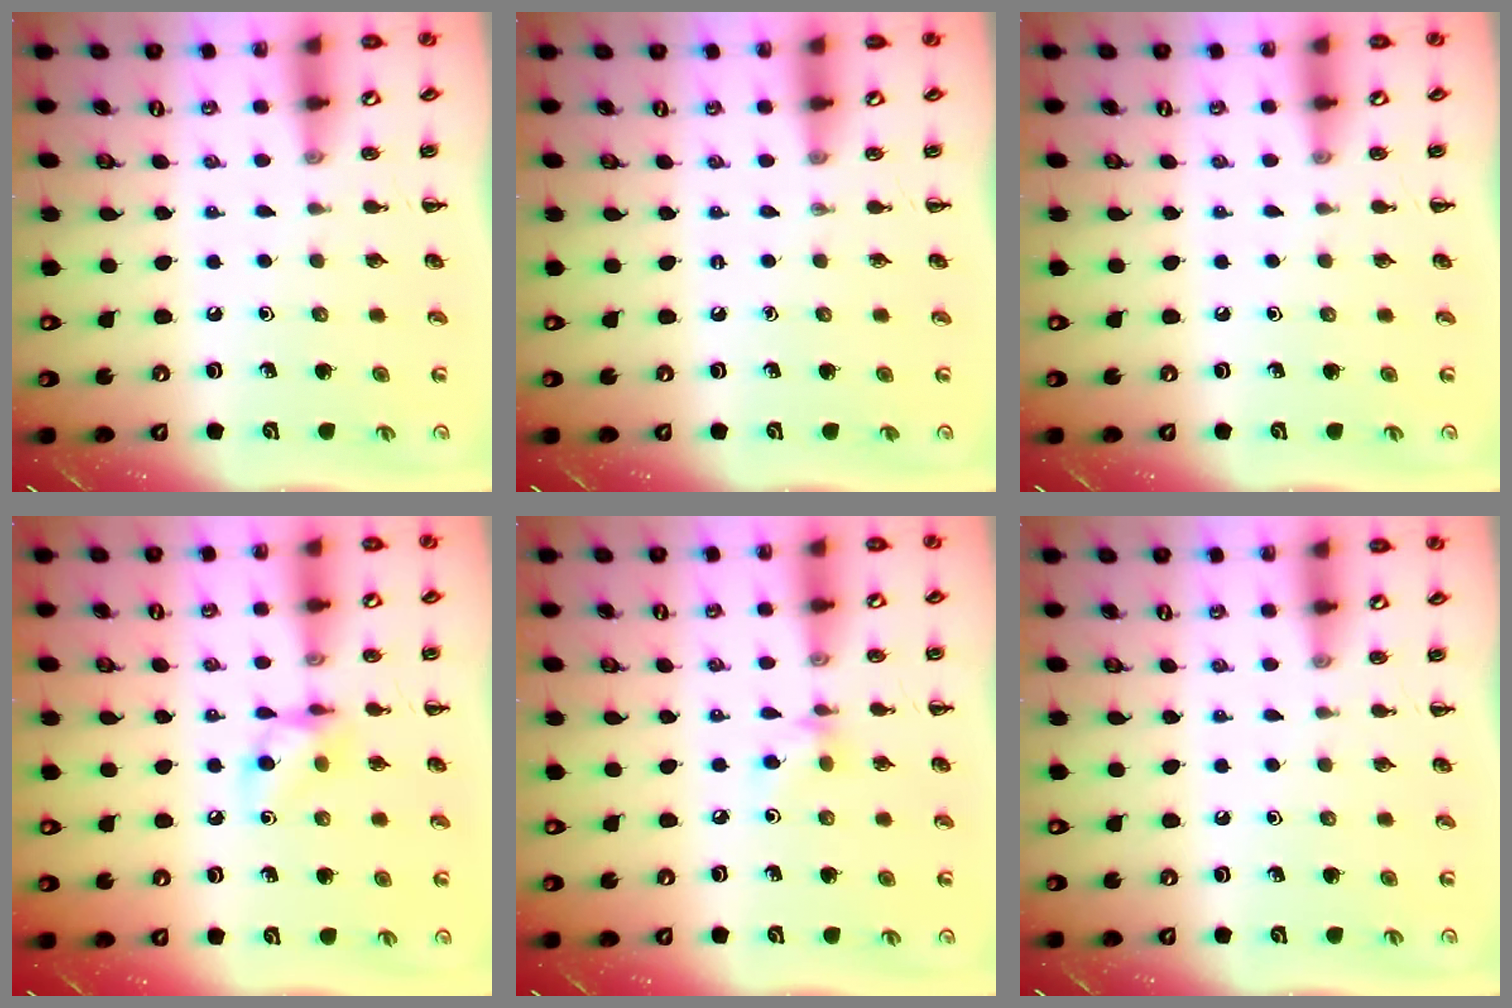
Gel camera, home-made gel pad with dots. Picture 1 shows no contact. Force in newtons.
{"total": 0.0}
{"total": 0.0}
{"total": 7.9, "press": 7.9, "slide": 0.4}
{"total": 5.6, "press": 5.5, "slide": 1.2}
{"total": 0.0}